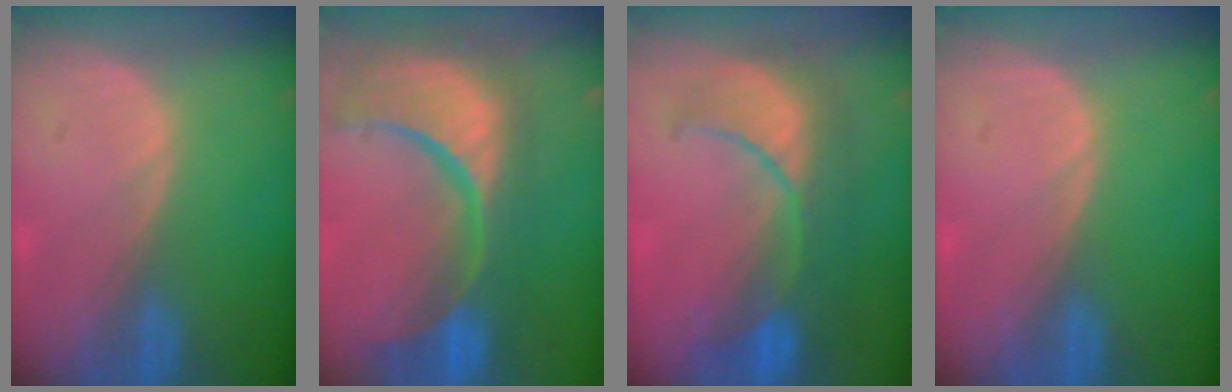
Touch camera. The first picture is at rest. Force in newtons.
{"total": 15.4, "press": 12.1, "slide": 9.5}
{"total": 9.3, "press": 8.9, "slide": 2.9}
{"total": 0.0}